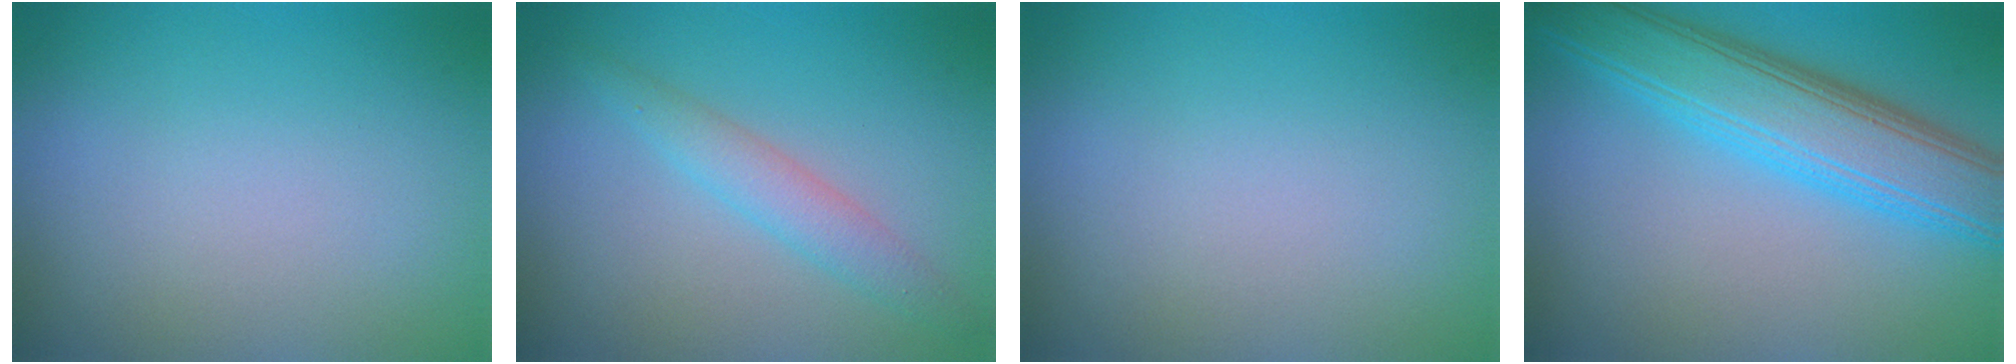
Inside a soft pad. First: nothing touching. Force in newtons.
{"total": 2.5, "press": 2.5, "slide": 0.2}
{"total": 0.0}
{"total": 8.0, "press": 8.0, "slide": 0.4}